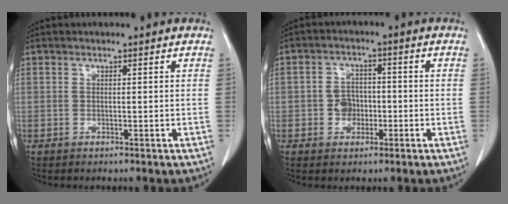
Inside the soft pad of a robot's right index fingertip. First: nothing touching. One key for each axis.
{"total": 3.8, "fx": -1.0, "fy": 3.0, "fz": 2.1, "tx": -0.031, "ty": 0.014, "tz": -0.014}